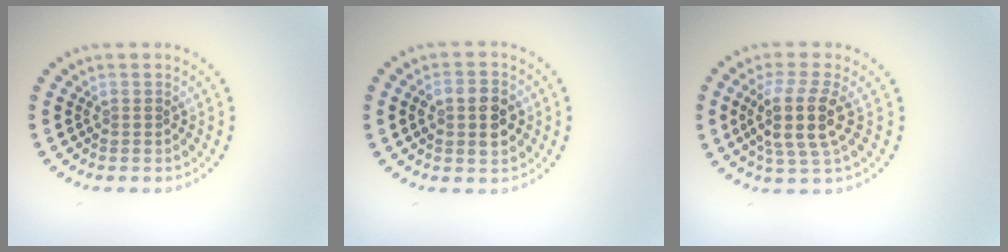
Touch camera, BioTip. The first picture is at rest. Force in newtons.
{"total": 3.9, "press": 3.8, "slide": 0.3}
{"total": 4.2, "press": 3.5, "slide": 2.4}